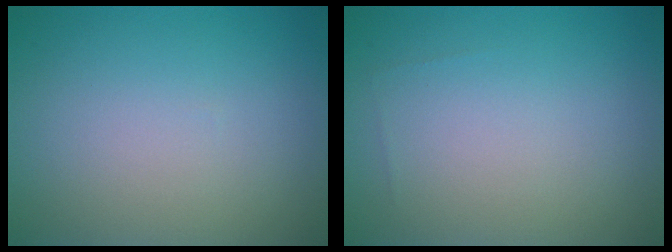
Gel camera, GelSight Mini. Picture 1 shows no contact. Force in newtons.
{"total": 0.0}